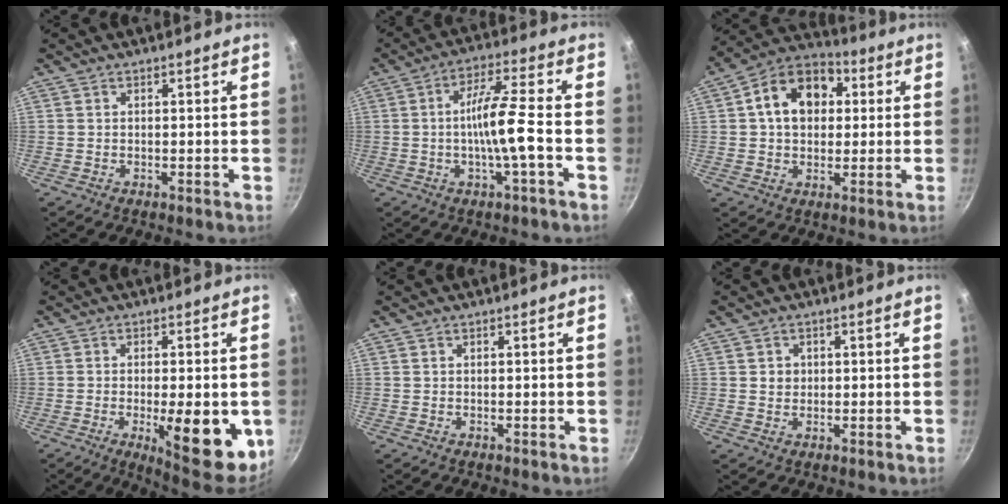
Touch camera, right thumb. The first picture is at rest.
{"total": 9.3, "force": [-2.0, 0.6, 9.1], "torque": [-0.166, 0.026, -0.038]}
{"total": 13.8, "force": [2.8, 10.2, 8.9], "torque": [-0.112, 0.023, 0.028]}
{"total": 14.7, "force": [-3.4, 4.8, 13.4], "torque": [-0.154, -0.001, -0.037]}
{"total": 0.0}
{"total": 2.1, "force": [0.3, 1.9, 0.7], "torque": [-0.001, 0.004, 0.004]}